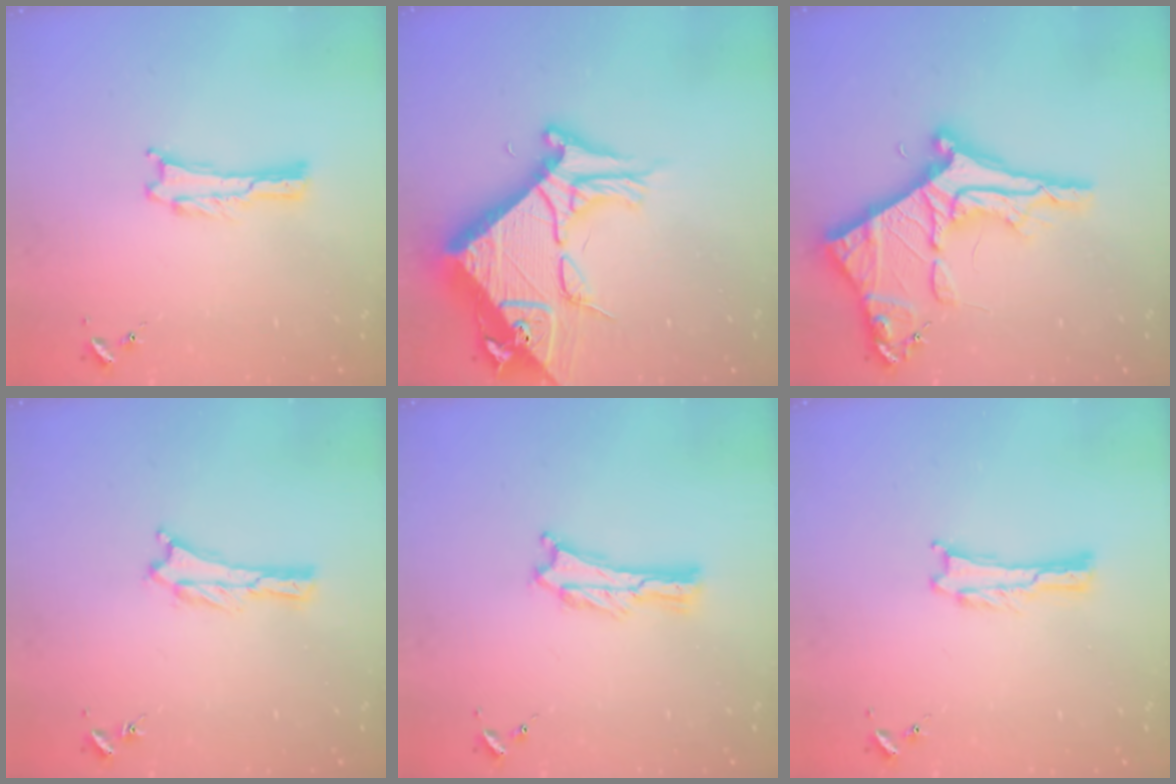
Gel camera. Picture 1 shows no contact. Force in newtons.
{"total": 13.0, "press": 12.9, "slide": 1.4}
{"total": 9.8, "press": 9.8, "slide": 1.1}
{"total": 0.0}
{"total": 0.8, "press": 0.7, "slide": 0.2}
{"total": 0.0}